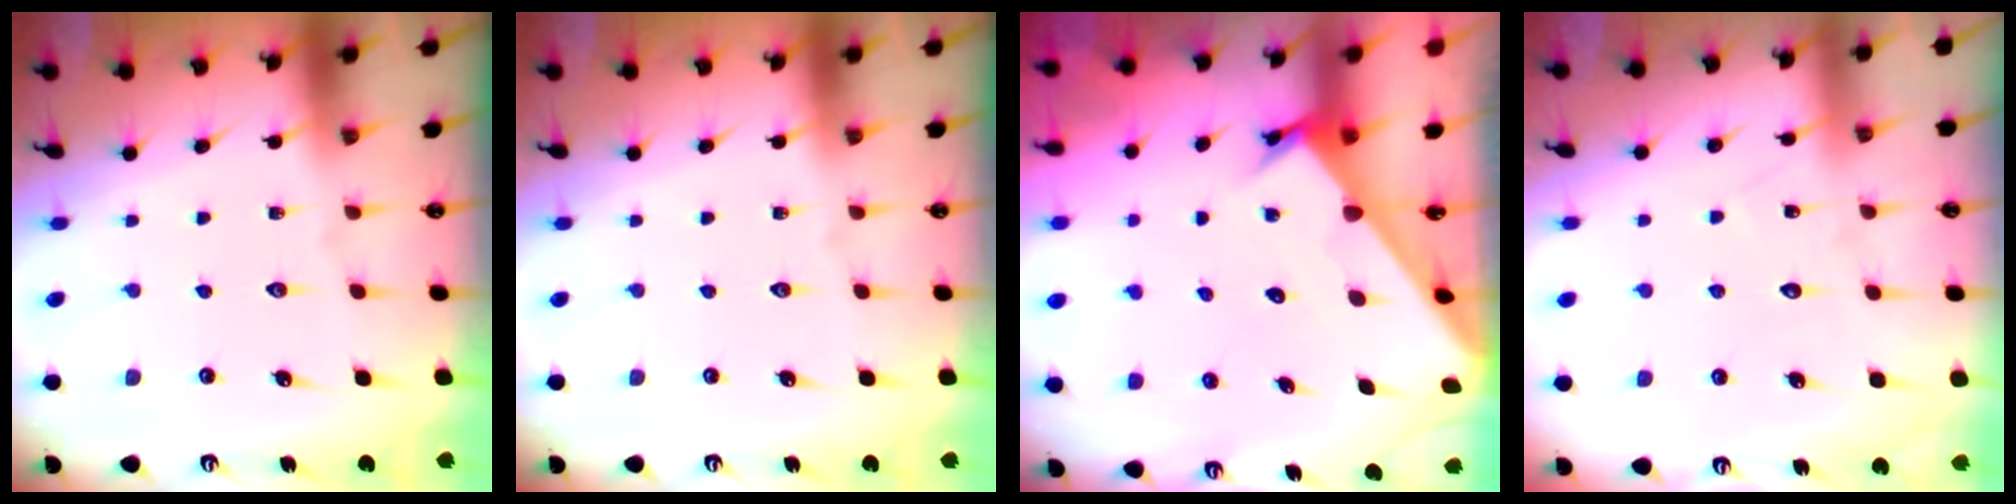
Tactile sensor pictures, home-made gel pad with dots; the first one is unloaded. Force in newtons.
{"total": 0.0}
{"total": 2.2, "press": 2.2, "slide": 0.1}
{"total": 6.0, "press": 5.9, "slide": 0.6}